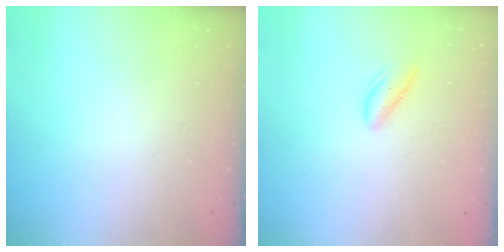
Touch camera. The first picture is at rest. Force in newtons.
{"total": 1.8, "press": 1.7, "slide": 0.6}